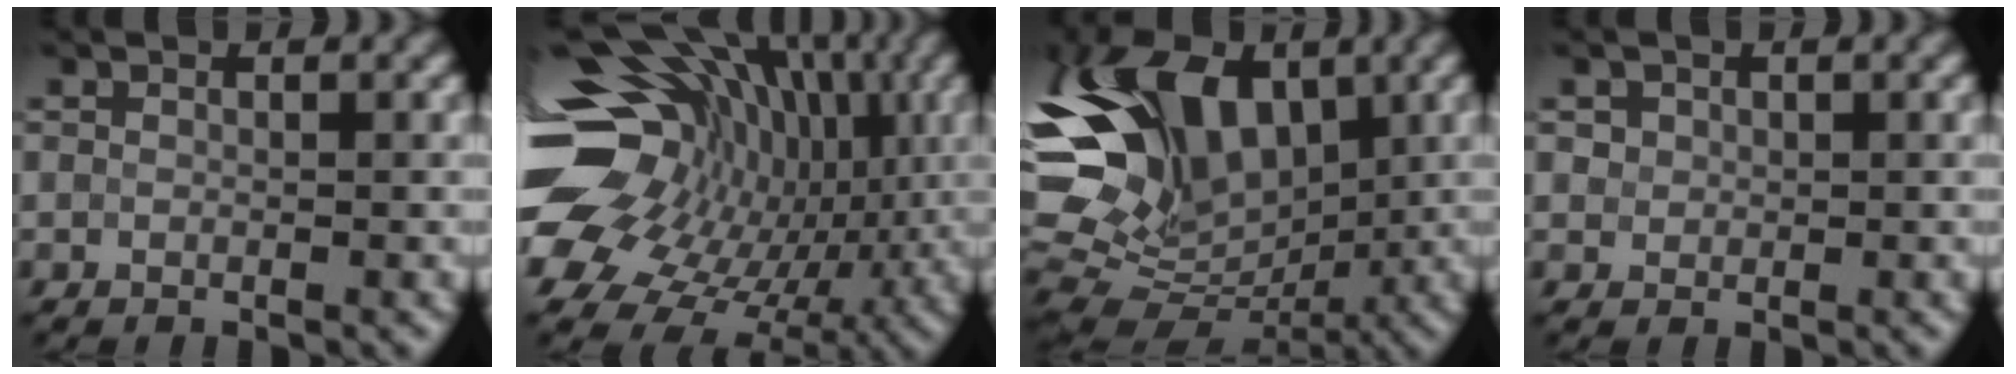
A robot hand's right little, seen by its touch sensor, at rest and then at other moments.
{"total": 19.6, "force": [0.0, 14.8, 12.9], "torque": [-0.232, -0.003, 0.020]}
{"total": 13.8, "force": [3.2, 9.0, 10.0], "torque": [-0.214, 0.017, 0.060]}
{"total": 2.8, "force": [1.5, 2.0, 1.1], "torque": [-0.022, 0.015, 0.022]}